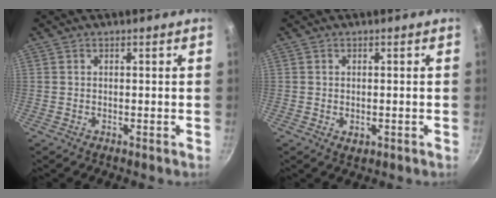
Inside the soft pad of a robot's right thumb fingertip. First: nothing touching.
{"total": 1.9, "force": [-0.4, 1.3, 1.3], "torque": [-0.020, -0.003, -0.003]}